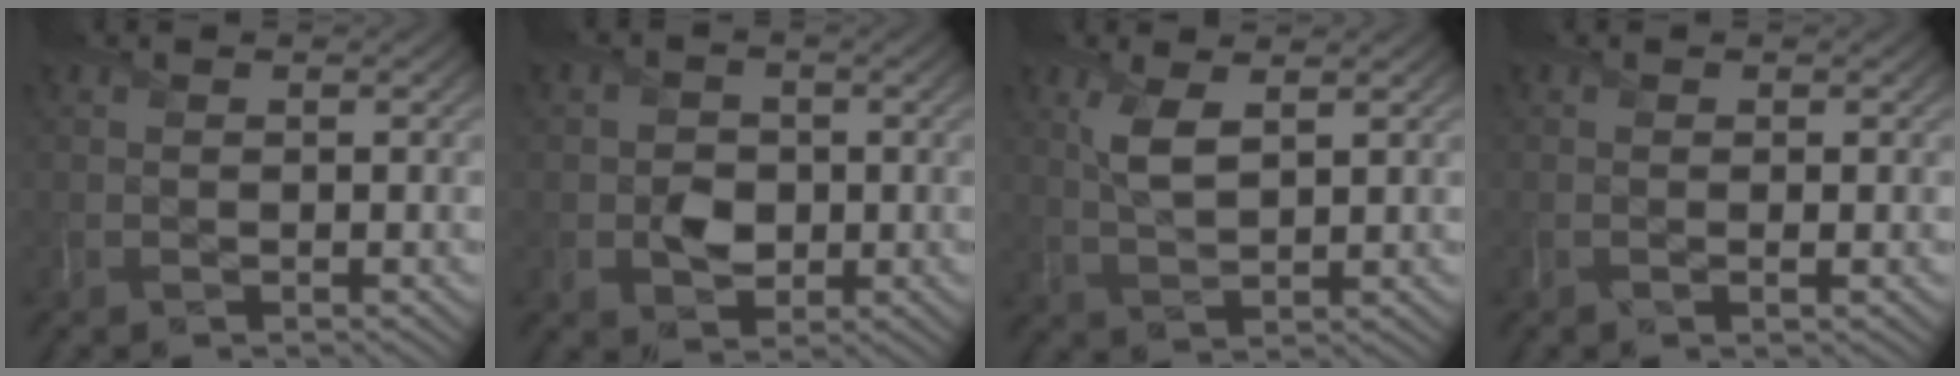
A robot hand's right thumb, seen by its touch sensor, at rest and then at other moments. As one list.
[{"total": 3.3, "force": [-0.6, 2.9, 1.5], "torque": [-0.029, -0.007, -0.014]}, {"total": 3.9, "force": [1.8, 1.5, 3.1], "torque": [-0.079, -0.002, 0.038]}, {"total": 0.6, "force": [0.0, -0.1, 0.6], "torque": [-0.013, 0.000, -0.002]}]